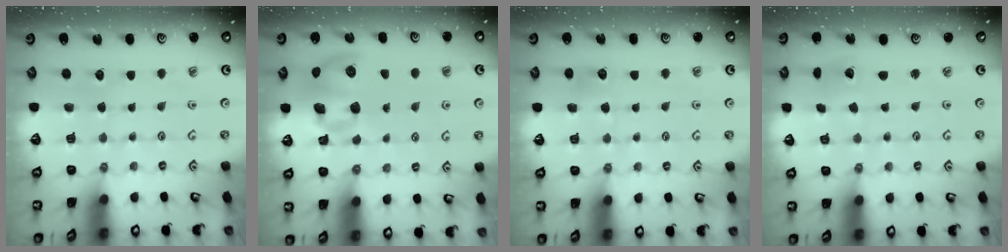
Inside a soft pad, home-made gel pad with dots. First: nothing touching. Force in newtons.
{"total": 10.6, "press": 10.5, "slide": 1.7}
{"total": 3.7, "press": 3.7, "slide": 0.4}
{"total": 1.9, "press": 1.9, "slide": 0.1}